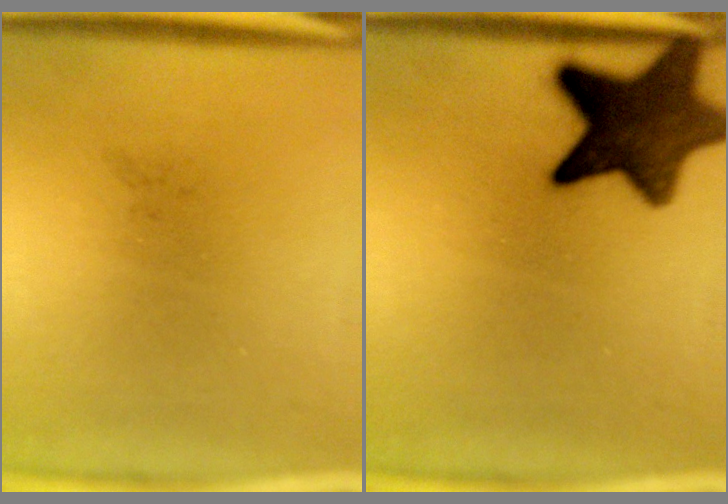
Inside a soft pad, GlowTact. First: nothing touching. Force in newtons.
{"total": 12.7}